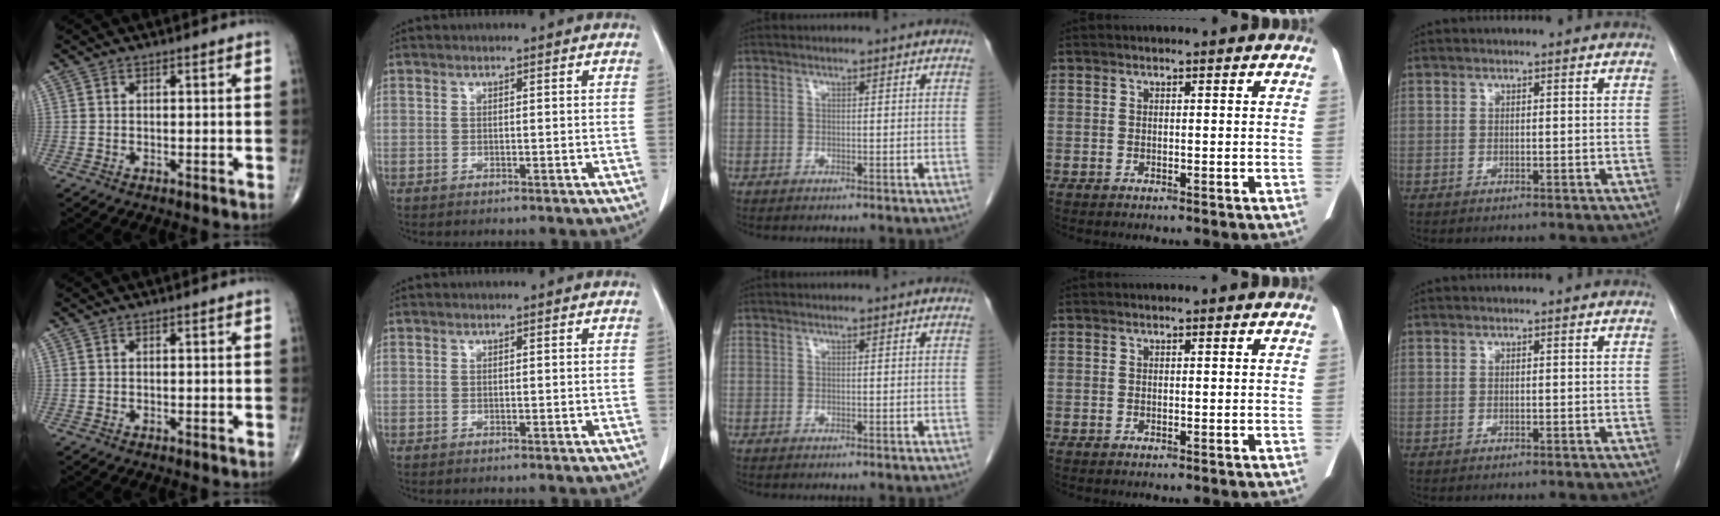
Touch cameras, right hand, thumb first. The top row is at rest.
{}